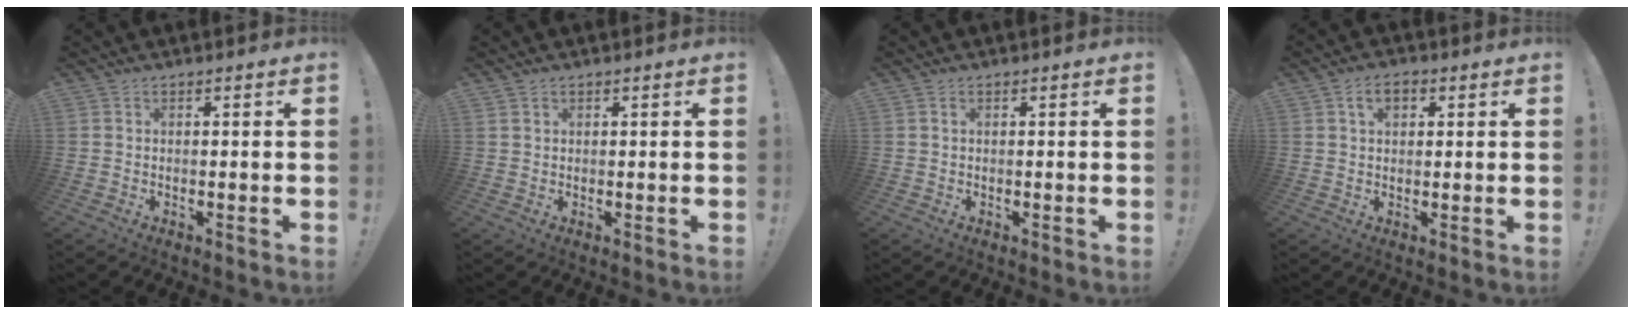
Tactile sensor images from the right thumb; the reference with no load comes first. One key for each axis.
{"total": 0.9, "fx": 0.7, "fy": 0.5, "fz": 0.3, "tx": 0.003, "ty": -0.003, "tz": 0.012}
{"total": 0.7, "fx": 0.2, "fy": 0.3, "fz": 0.5, "tx": -0.011, "ty": 0.002, "tz": 0.004}
{"total": 4.8, "fx": 1.8, "fy": 2.9, "fz": 3.4, "tx": -0.048, "ty": 0.002, "tz": 0.030}